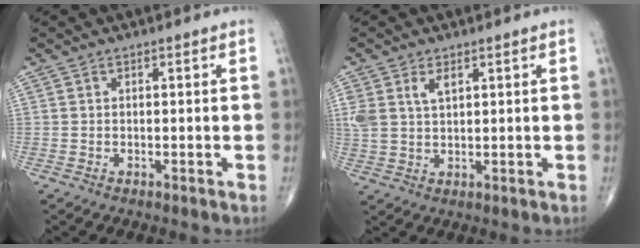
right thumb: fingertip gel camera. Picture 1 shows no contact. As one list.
[{"total": 5.7, "force": [2.4, 3.2, 4.0], "torque": [-0.086, 0.001, 0.055]}]